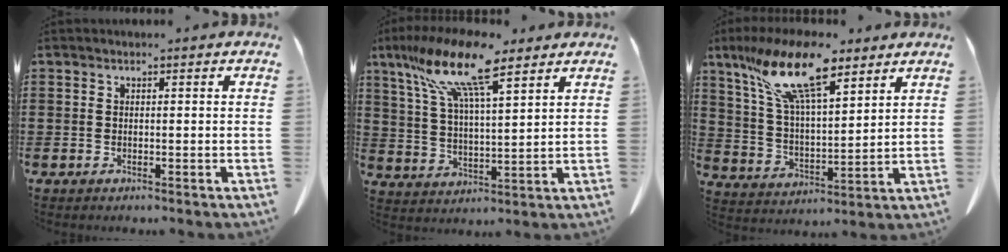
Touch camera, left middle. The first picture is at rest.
{"total": 13.3, "force": [9.3, 2.8, 9.1], "torque": [-0.206, -0.032, 0.159]}
{"total": 15.2, "force": [10.0, 4.5, 10.5], "torque": [-0.238, -0.024, 0.173]}